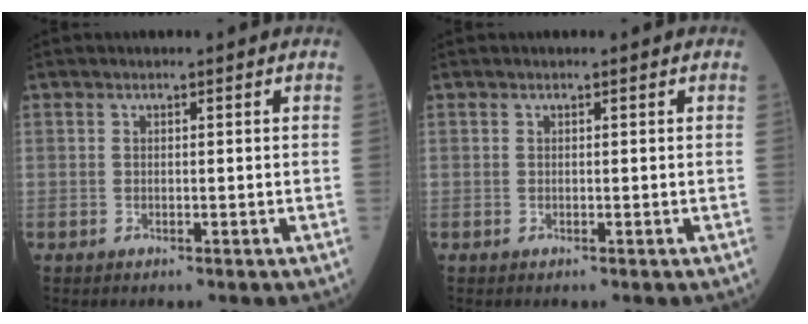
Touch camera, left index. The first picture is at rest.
{"total": 0.0}